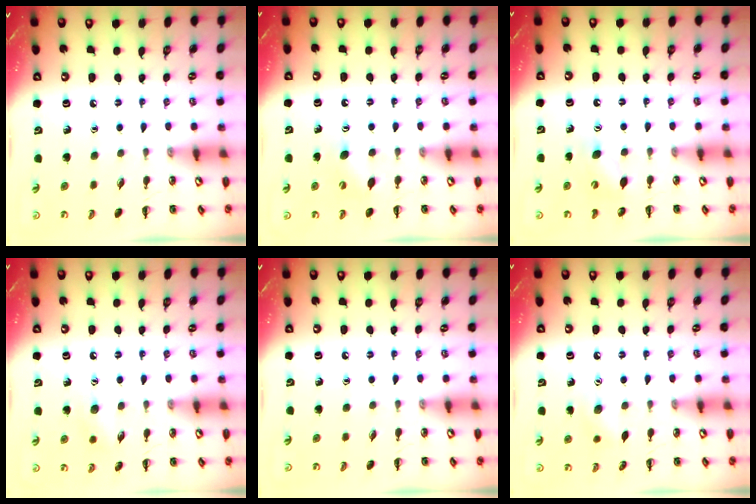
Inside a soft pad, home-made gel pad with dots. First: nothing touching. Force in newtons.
{"total": 5.1, "press": 4.9, "slide": 1.3}
{"total": 5.4, "press": 5.3, "slide": 1.1}
{"total": 6.1, "press": 5.9, "slide": 1.5}
{"total": 0.0}
{"total": 6.5, "press": 6.3, "slide": 1.6}